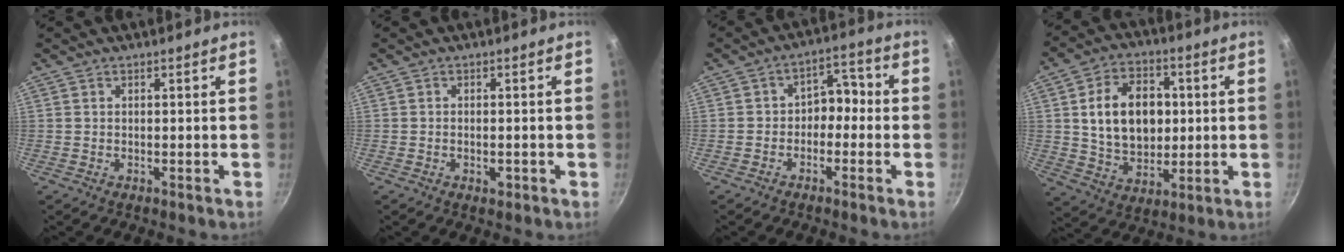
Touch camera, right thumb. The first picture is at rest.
{"total": 1.6, "force": [-0.6, 0.9, 1.2], "torque": [-0.018, 0.001, -0.011]}
{"total": 6.0, "force": [-1.4, 4.5, 3.7], "torque": [-0.006, 0.036, -0.035]}
{"total": 15.6, "force": [1.9, 11.2, 10.8], "torque": [-0.151, 0.004, 0.036]}